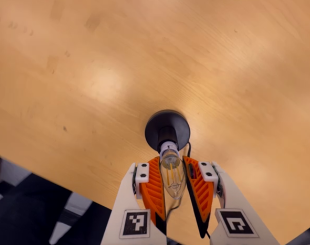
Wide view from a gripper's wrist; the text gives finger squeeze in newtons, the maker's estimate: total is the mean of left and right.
{"total": 13.0, "left": 12.3, "right": 13.7}